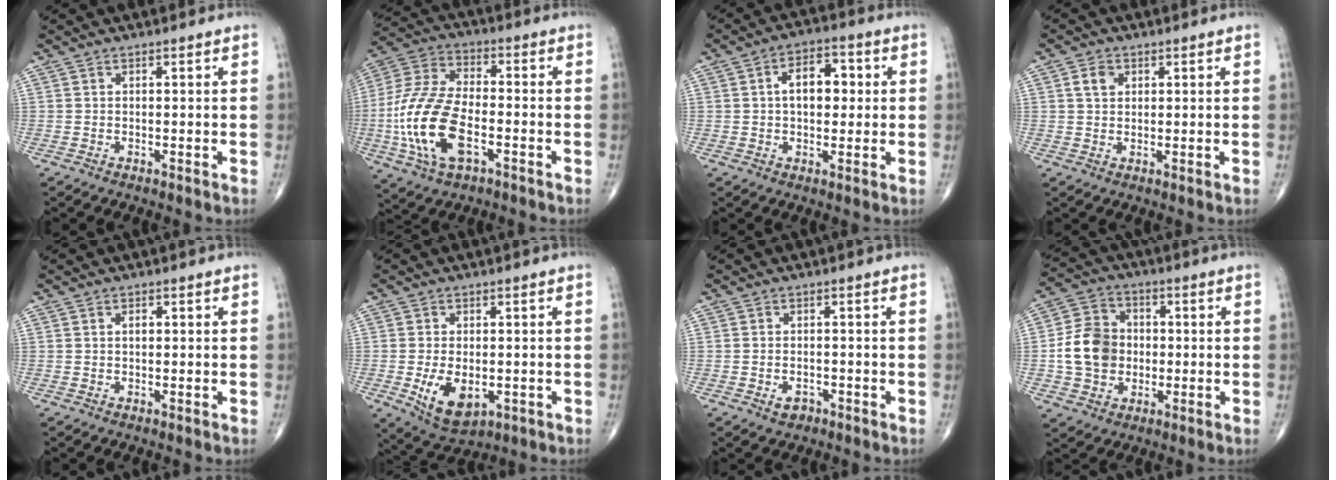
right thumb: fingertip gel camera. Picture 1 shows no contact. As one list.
[{"total": 17.7, "force": [-4.7, 9.0, 14.4], "torque": [-0.310, 0.020, -0.088]}, {"total": 8.2, "force": [1.1, 5.0, 6.4], "torque": [-0.078, 0.017, 0.011]}, {"total": 3.1, "force": [1.1, 2.3, 1.8], "torque": [-0.025, 0.001, 0.021]}, {"total": 1.1, "force": [0.2, 0.7, 0.9], "torque": [-0.012, 0.002, 0.002]}, {"total": 9.0, "force": [-2.1, 5.2, 7.0], "torque": [-0.111, -0.010, -0.021]}, {"total": 2.5, "force": [-1.3, 1.7, 1.3], "torque": [-0.018, 0.006, -0.016]}, {"total": 11.4, "force": [-0.8, 9.5, 6.3], "torque": [-0.096, 0.019, -0.018]}]